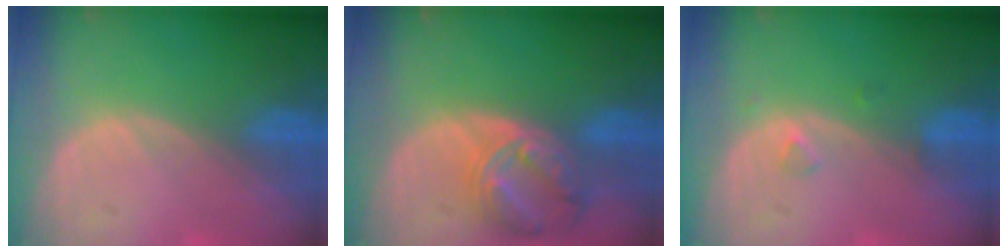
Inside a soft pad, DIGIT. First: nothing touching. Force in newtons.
{"total": 8.2, "press": 7.1, "slide": 4.0}
{"total": 1.2, "press": 1.2, "slide": 0.1}